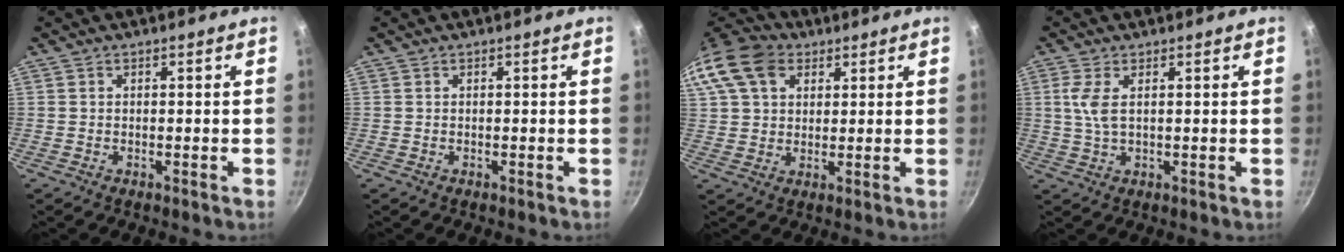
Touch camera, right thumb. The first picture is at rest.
{"total": 0.0}
{"total": 15.7, "force": [6.5, 11.4, 8.7], "torque": [-0.177, 0.022, 0.111]}
{"total": 4.4, "force": [1.2, 1.8, 3.8], "torque": [-0.086, 0.001, 0.027]}